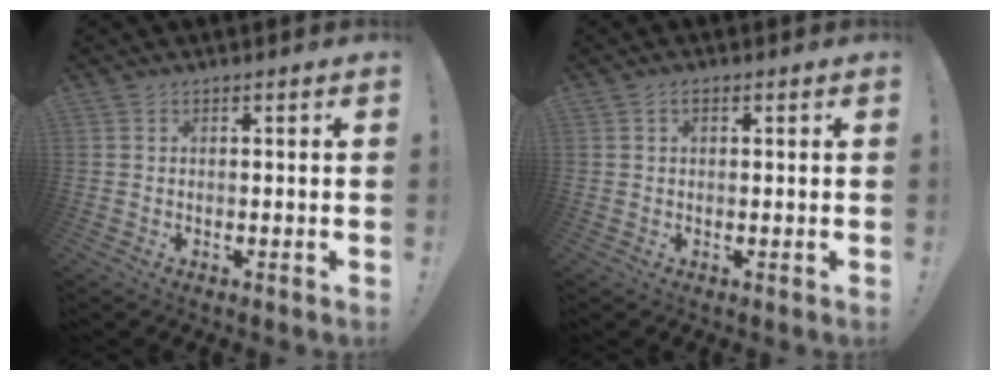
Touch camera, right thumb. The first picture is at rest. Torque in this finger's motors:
{"motor_torque": [0.03, -0.13, -0.04, 0.15, 0.00]}